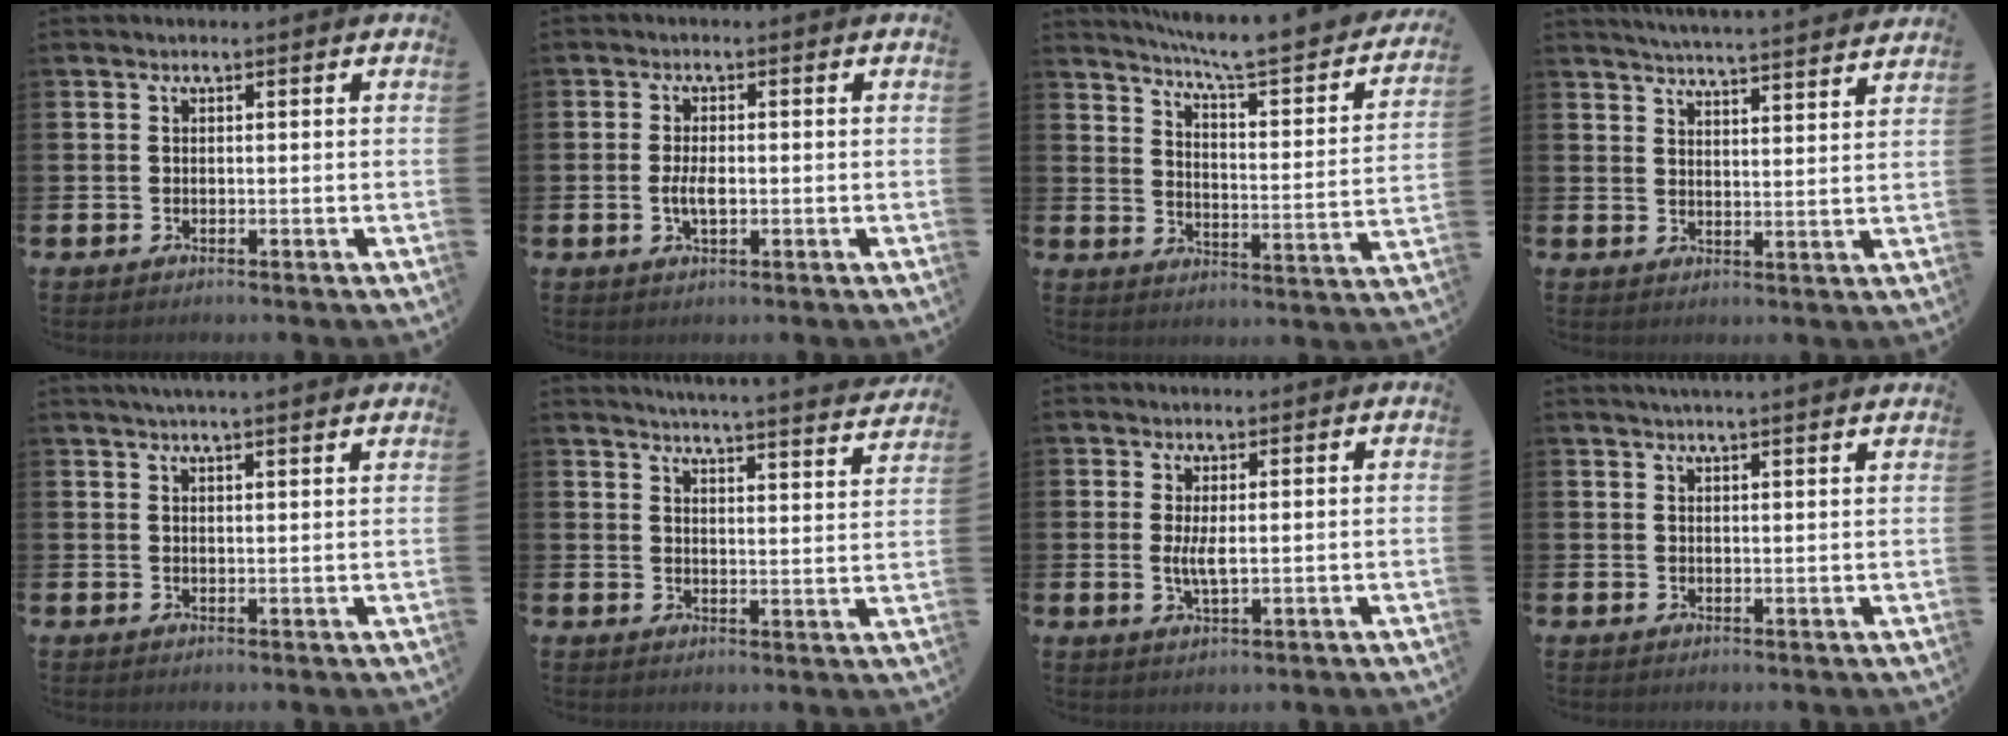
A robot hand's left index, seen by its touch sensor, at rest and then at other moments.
{"total": 2.9, "force": [-0.4, 1.3, 2.6], "torque": [-0.044, -0.001, -0.007]}
{"total": 6.5, "force": [5.8, 0.0, 3.0], "torque": [-0.066, -0.055, 0.087]}
{"total": 5.2, "force": [5.1, -0.7, 0.6], "torque": [-0.021, -0.037, 0.088]}
{"total": 3.0, "force": [2.9, -0.3, 0.8], "torque": [-0.009, -0.012, 0.050]}
{"total": 4.7, "force": [4.6, -0.7, 0.6], "torque": [-0.015, -0.043, 0.076]}
{"total": 2.7, "force": [0.5, 0.7, 2.5], "torque": [-0.046, -0.001, 0.008]}
{"total": 2.3, "force": [2.2, -0.3, 0.4], "torque": [-0.007, -0.009, 0.041]}